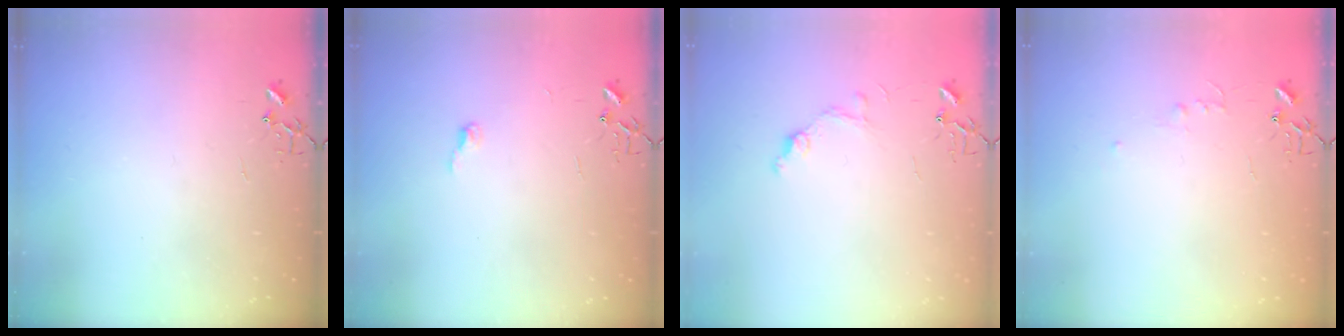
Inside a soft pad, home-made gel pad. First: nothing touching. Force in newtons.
{"total": 4.4, "press": 4.4, "slide": 0.4}
{"total": 7.9, "press": 7.9, "slide": 0.7}
{"total": 3.9, "press": 3.9, "slide": 0.4}